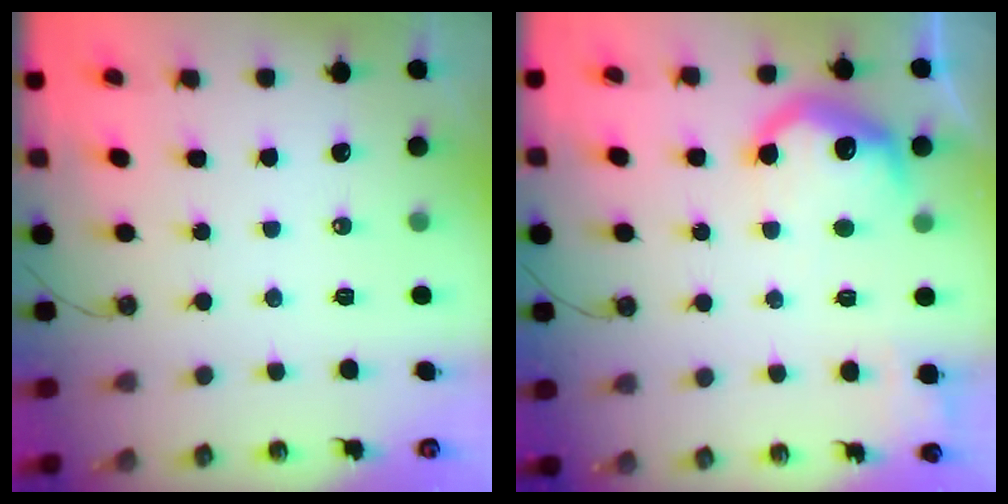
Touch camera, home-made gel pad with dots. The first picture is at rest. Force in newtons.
{"total": 11.5, "press": 11.4, "slide": 0.7}